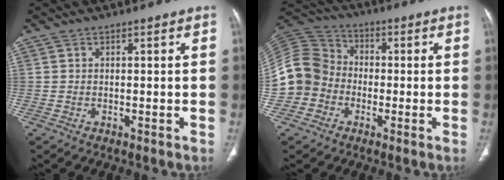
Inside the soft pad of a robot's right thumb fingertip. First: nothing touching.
{"total": 11.8, "force": [-2.9, 10.6, 4.3], "torque": [-0.079, 0.041, -0.063]}